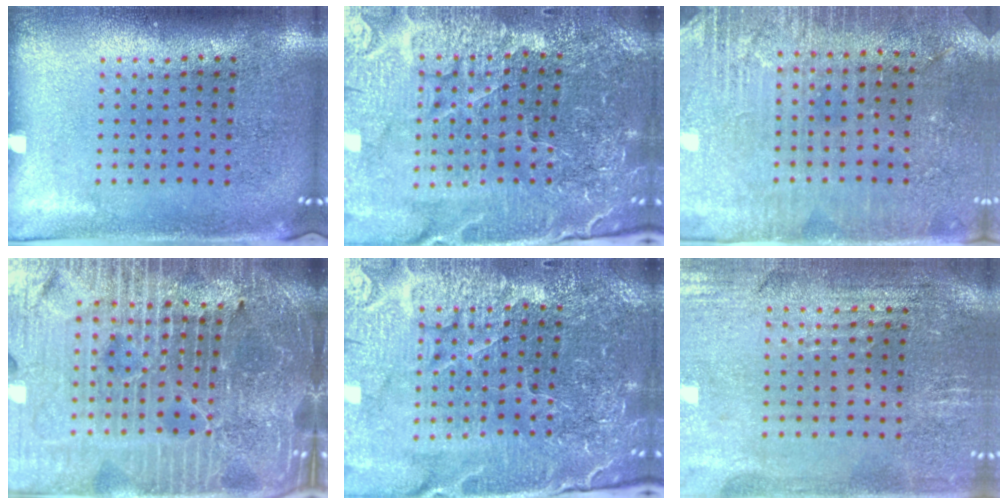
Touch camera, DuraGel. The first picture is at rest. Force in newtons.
{"total": 4.9, "press": 4.7, "slide": 1.4}
{"total": 2.9, "press": 2.8, "slide": 0.4}
{"total": 6.5, "press": 5.8, "slide": 3.0}
{"total": 4.9, "press": 4.7, "slide": 1.4}
{"total": 0.9, "press": 0.8, "slide": 0.4}